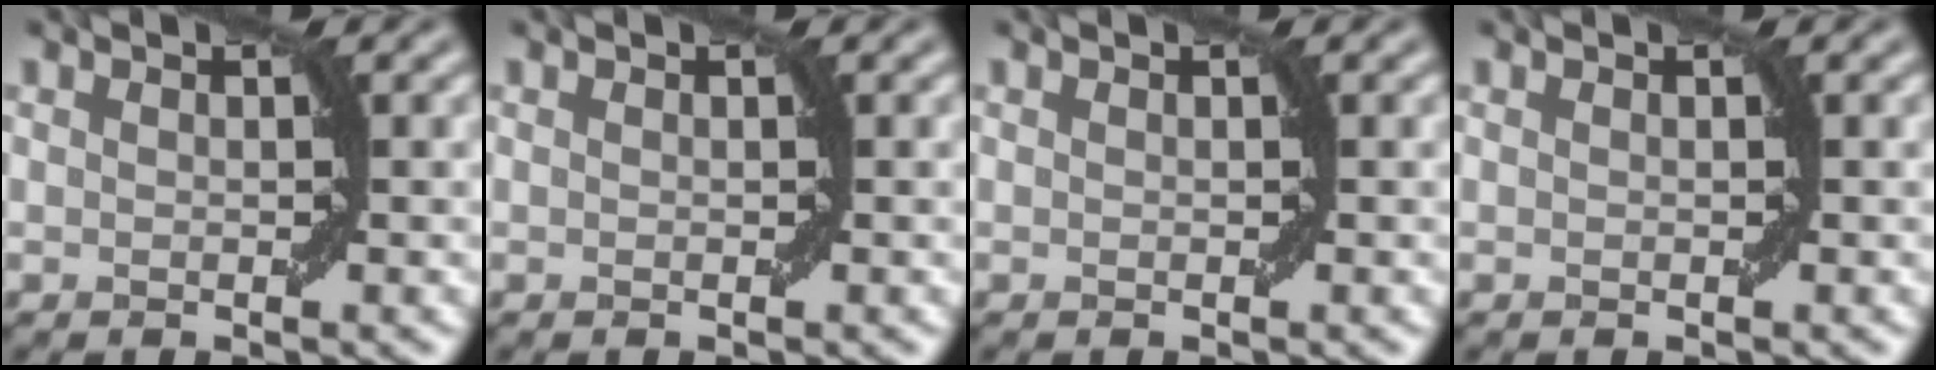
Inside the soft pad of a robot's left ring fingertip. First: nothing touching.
{"total": 0.0}
{"total": 0.0}
{"total": 0.0}